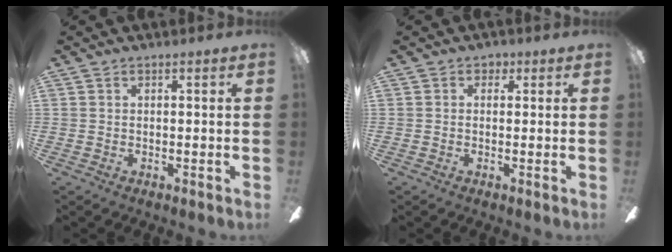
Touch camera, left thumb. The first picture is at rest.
{"total": 1.5, "force": [0.4, 1.4, 0.6], "torque": [0.005, -0.001, 0.004]}